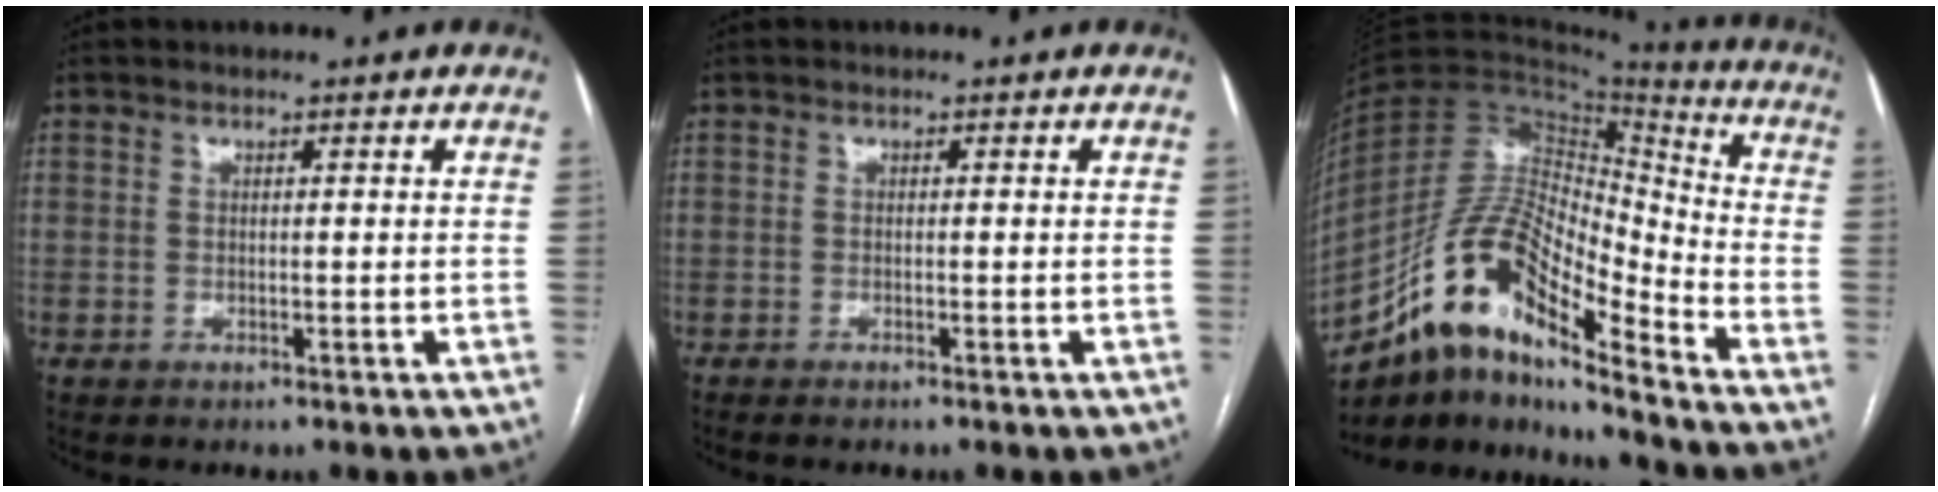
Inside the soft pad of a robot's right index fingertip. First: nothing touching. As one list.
[{"total": 1.2, "force": [-1.0, 0.0, 0.7], "torque": [-0.010, -0.002, -0.014]}, {"total": 15.8, "force": [-10.9, 3.9, 10.7], "torque": [-0.200, 0.036, -0.193]}]